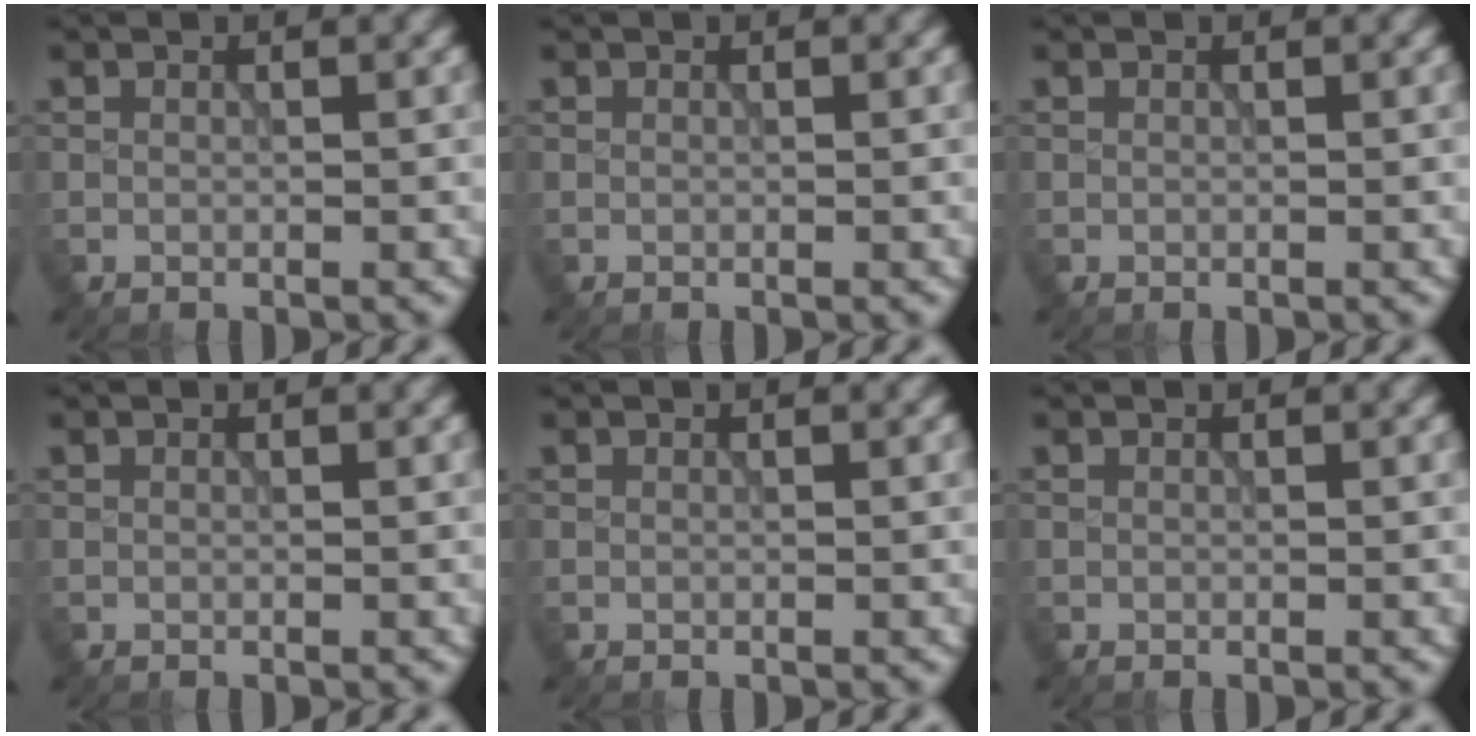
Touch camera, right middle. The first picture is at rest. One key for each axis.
{"total": 0.0}
{"total": 0.0}
{"total": 0.0}
{"total": 0.0}
{"total": 0.0}